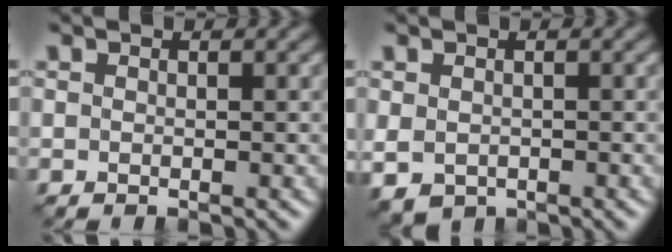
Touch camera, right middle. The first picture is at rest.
{"total": 2.0, "force": [-0.6, 1.5, 1.1], "torque": [-0.028, -0.008, -0.008]}